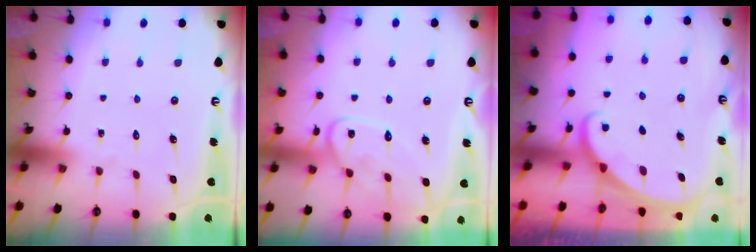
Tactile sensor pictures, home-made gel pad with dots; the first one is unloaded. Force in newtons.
{"total": 11.6, "press": 11.6, "slide": 0.7}
{"total": 1.6, "press": 1.5, "slide": 0.1}